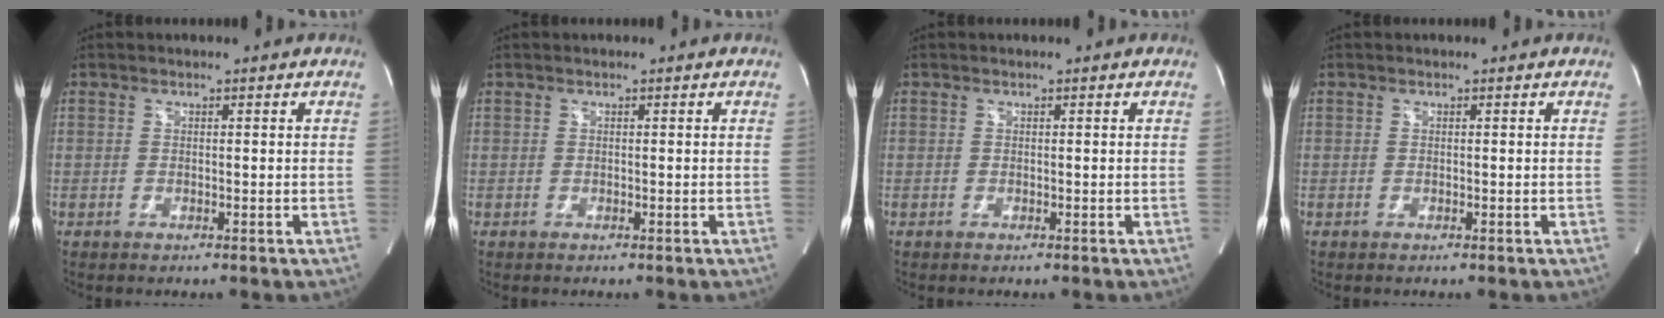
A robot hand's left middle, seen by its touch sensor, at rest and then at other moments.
{"total": 0.0}
{"total": 0.0}
{"total": 0.0}